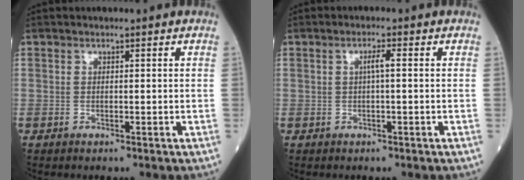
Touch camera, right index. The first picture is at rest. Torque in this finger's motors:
{"motor_torque": [0.38, -0.06, 0.21, 0.06]}